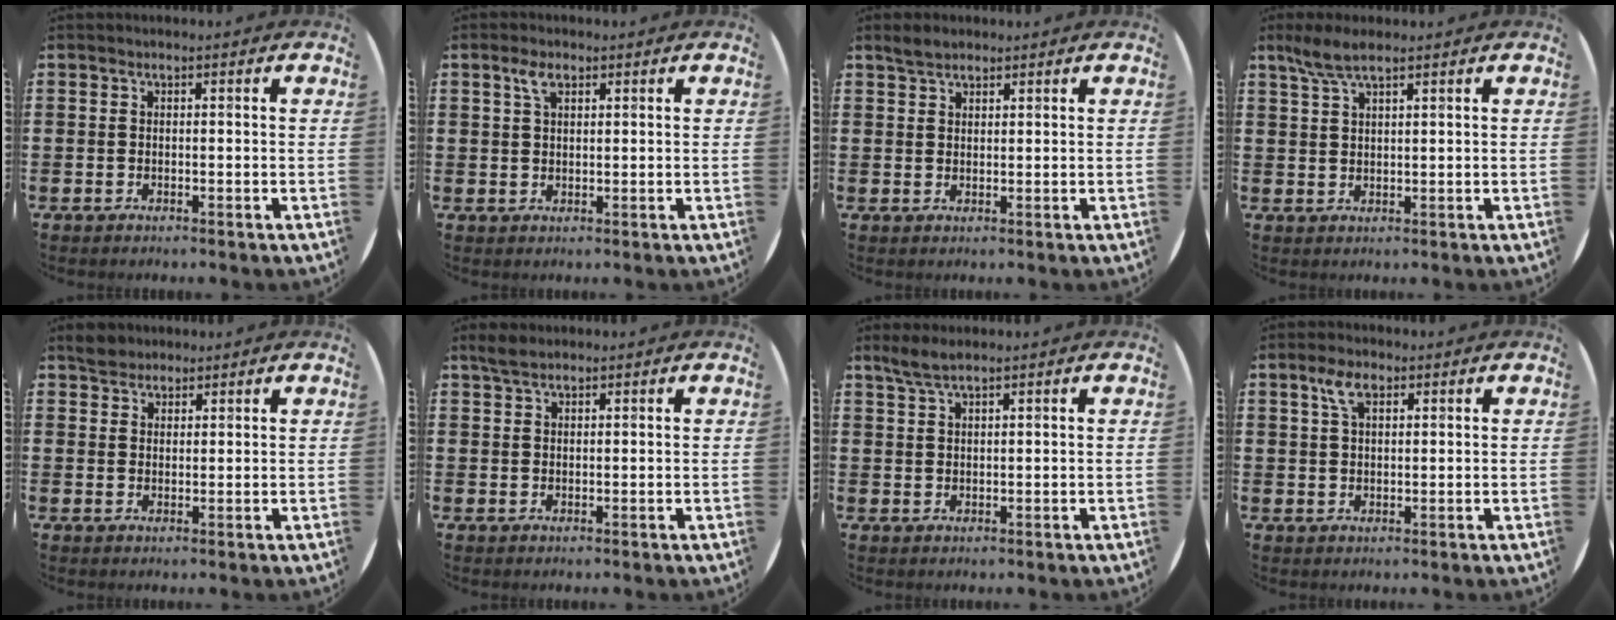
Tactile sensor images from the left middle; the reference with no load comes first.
{"total": 2.7, "force": [1.6, 1.3, 1.7], "torque": [-0.031, 0.004, 0.028]}
{"total": 2.3, "force": [2.0, 0.9, 0.5], "torque": [-0.006, 0.003, 0.038]}
{"total": 4.3, "force": [3.2, 0.9, 2.7], "torque": [-0.059, 0.002, 0.058]}
{"total": 2.7, "force": [2.5, 1.1, -0.1], "torque": [0.002, 0.003, 0.049]}
{"total": 2.3, "force": [2.0, 0.7, 0.9], "torque": [-0.023, 0.006, 0.037]}
{"total": 2.9, "force": [2.3, 0.5, 1.6], "torque": [-0.036, 0.004, 0.042]}
{"total": 3.8, "force": [2.3, 1.9, 2.4], "torque": [-0.055, 0.009, 0.041]}